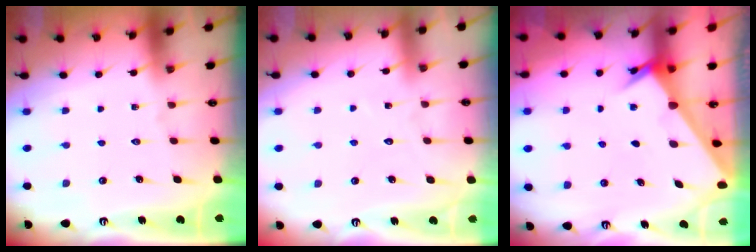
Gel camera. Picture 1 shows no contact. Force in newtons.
{"total": 4.8, "press": 4.8, "slide": 0.4}
{"total": 2.5, "press": 2.5, "slide": 0.2}